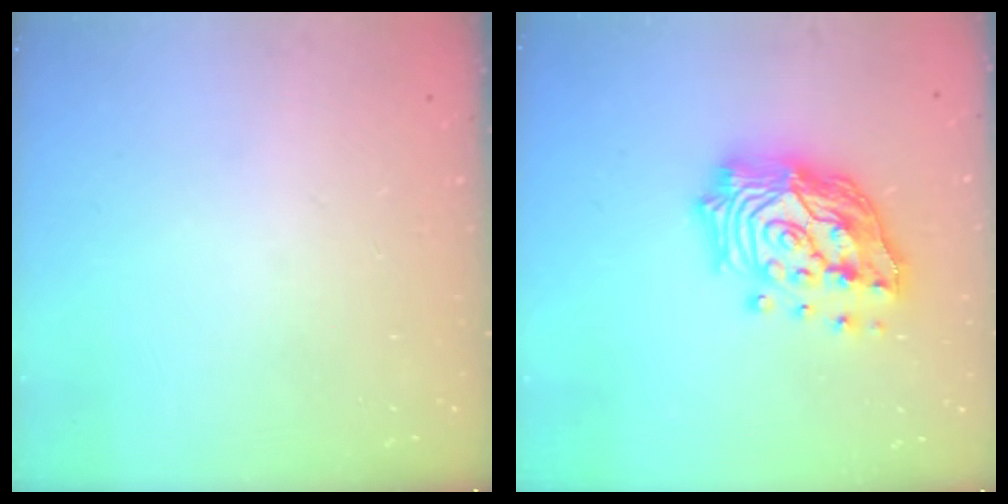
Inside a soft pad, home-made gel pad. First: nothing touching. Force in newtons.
{"total": 22.7, "press": 22.6, "slide": 1.9}